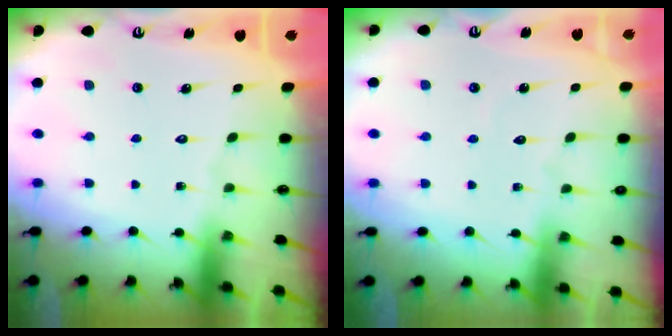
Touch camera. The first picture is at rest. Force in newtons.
{"total": 2.0, "press": 2.0, "slide": 0.1}